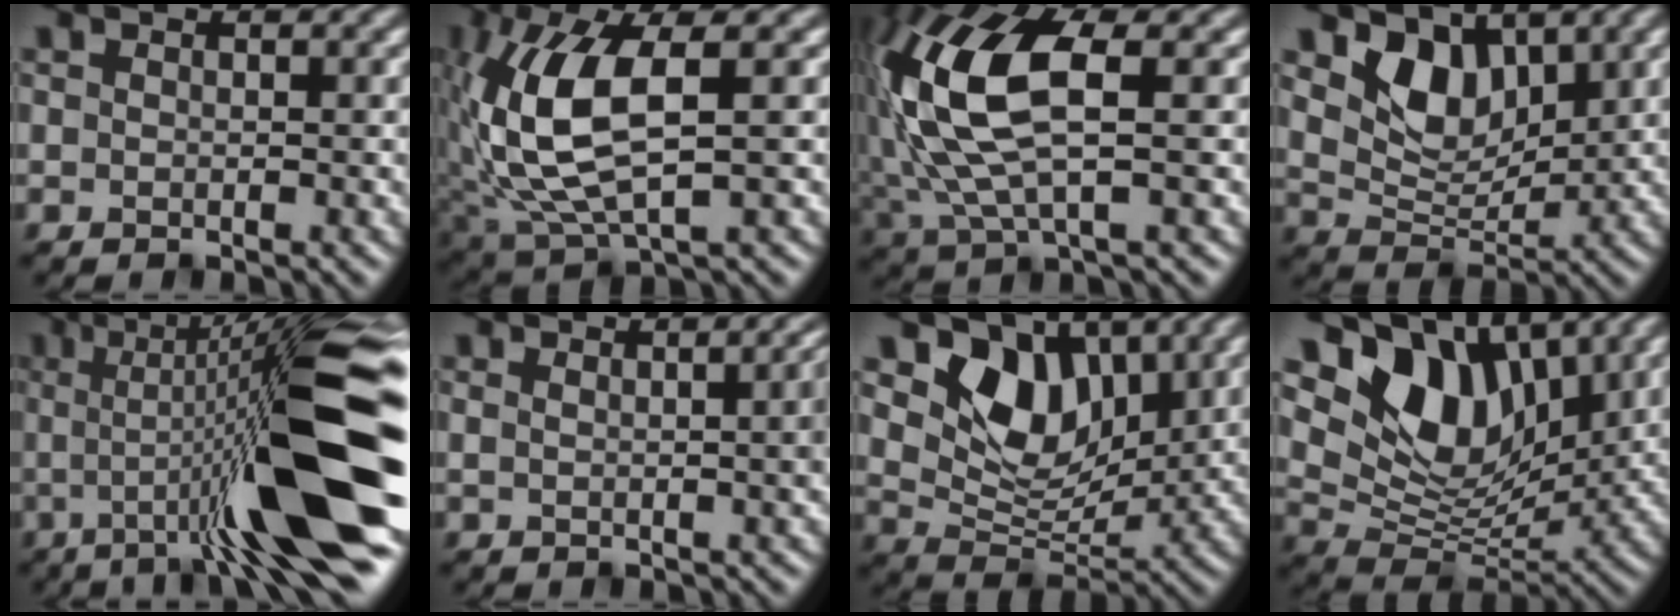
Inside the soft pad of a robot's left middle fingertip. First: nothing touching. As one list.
[{"total": 9.0, "force": [1.0, 4.0, 8.1], "torque": [-0.191, -0.002, 0.024]}, {"total": 10.5, "force": [1.1, 4.7, 9.4], "torque": [-0.218, 0.010, 0.019]}, {"total": 5.3, "force": [2.9, 3.2, 3.1], "torque": [-0.066, -0.011, 0.047]}, {"total": 13.2, "force": [-1.4, 2.4, 12.9], "torque": [-0.184, 0.010, -0.029]}, {"total": 6.5, "force": [1.9, 3.0, 5.4], "torque": [-0.019, 0.038, -0.005]}, {"total": 7.1, "force": [3.2, 4.7, 4.2], "torque": [-0.077, -0.013, 0.053]}, {"total": 11.0, "force": [5.1, 6.7, 7.1], "torque": [-0.134, -0.002, 0.092]}]